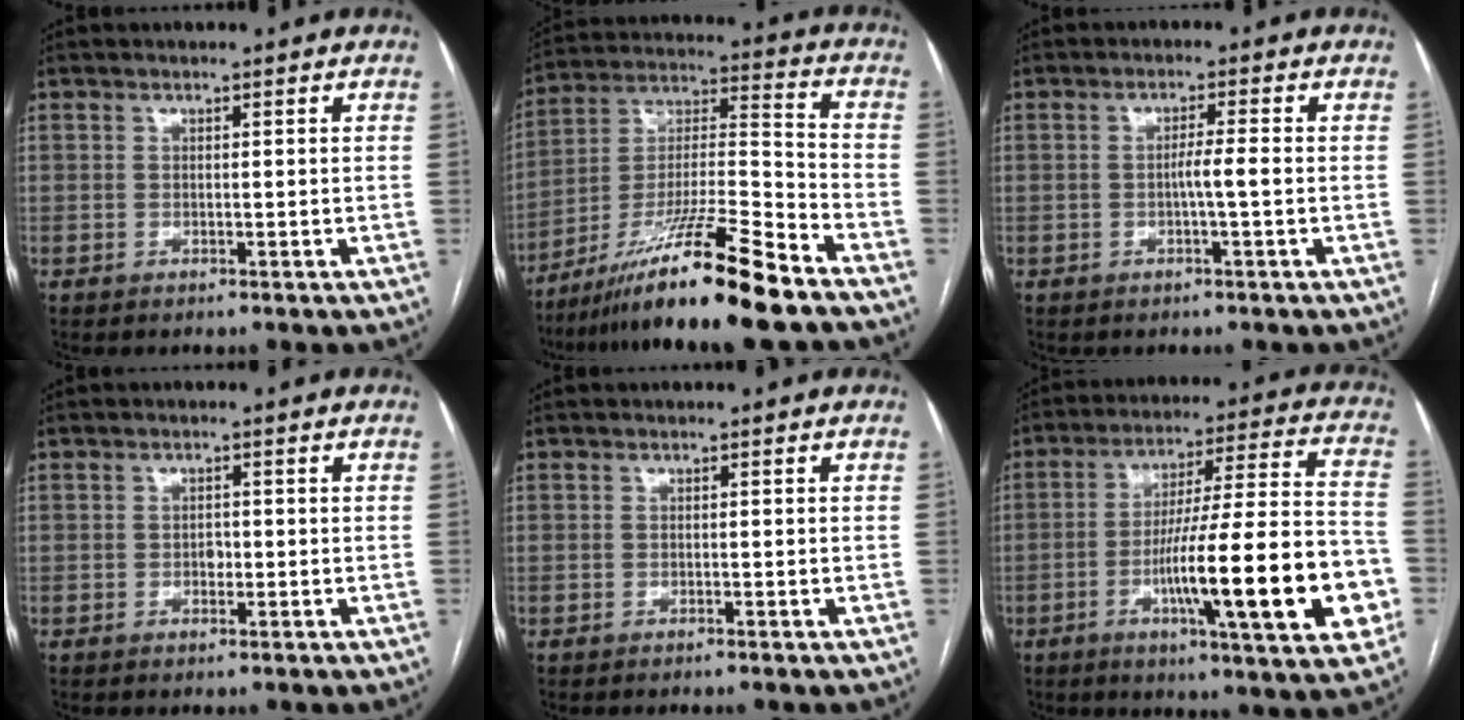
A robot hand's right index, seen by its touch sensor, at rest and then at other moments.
{"total": 18.6, "force": [-13.6, -0.6, 12.7], "torque": [-0.249, -0.022, -0.242]}
{"total": 2.6, "force": [-0.5, -0.3, 2.6], "torque": [-0.041, 0.001, -0.010]}
{"total": 1.3, "force": [-0.3, 0.9, 0.9], "torque": [-0.014, 0.003, -0.004]}
{"total": 0.6, "force": [-0.5, -0.1, 0.2], "torque": [-0.005, 0.001, -0.010]}
{"total": 22.5, "force": [-6.6, 1.7, 21.5], "torque": [-0.297, 0.001, -0.096]}